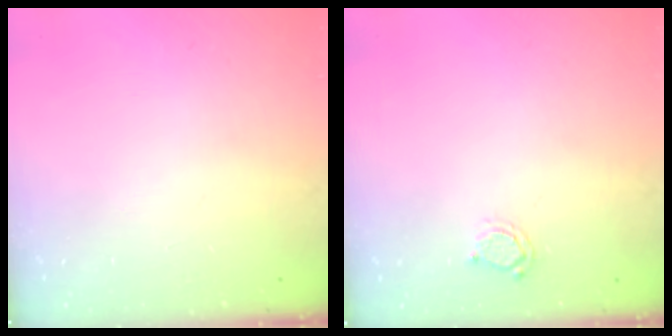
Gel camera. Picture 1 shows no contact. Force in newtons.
{"total": 2.2, "press": 2.1, "slide": 0.3}